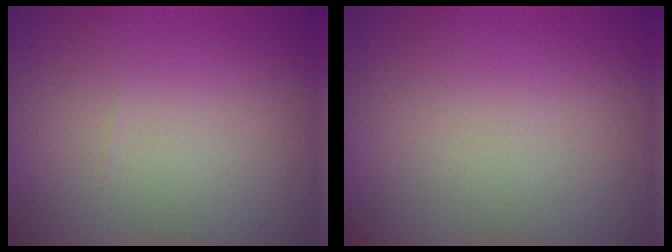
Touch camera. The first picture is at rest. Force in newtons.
{"total": 0.0}